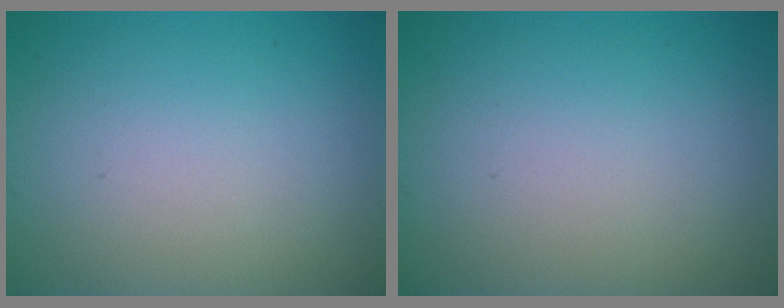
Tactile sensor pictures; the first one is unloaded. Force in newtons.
{"total": 0.0}